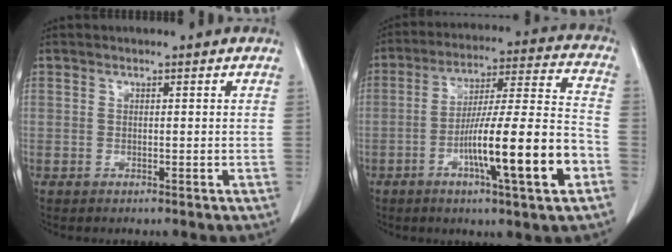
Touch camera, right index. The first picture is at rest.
{"total": 17.1, "force": [-6.1, 0.6, 16.0], "torque": [-0.267, -0.001, -0.097]}